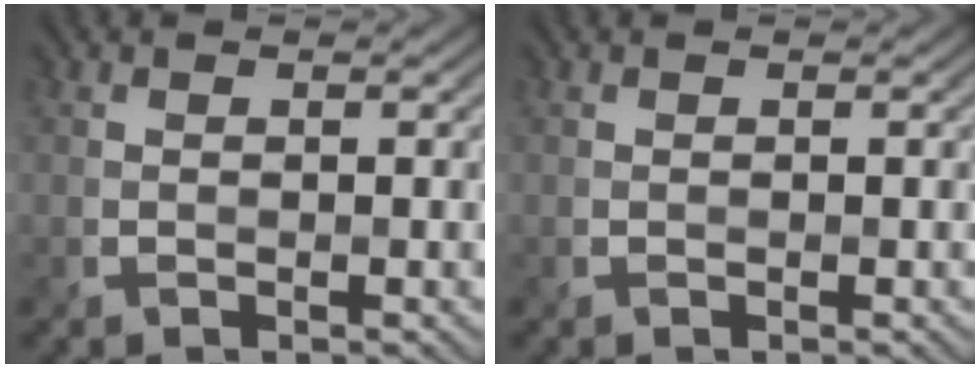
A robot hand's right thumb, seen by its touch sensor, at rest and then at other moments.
{"total": 0.0}